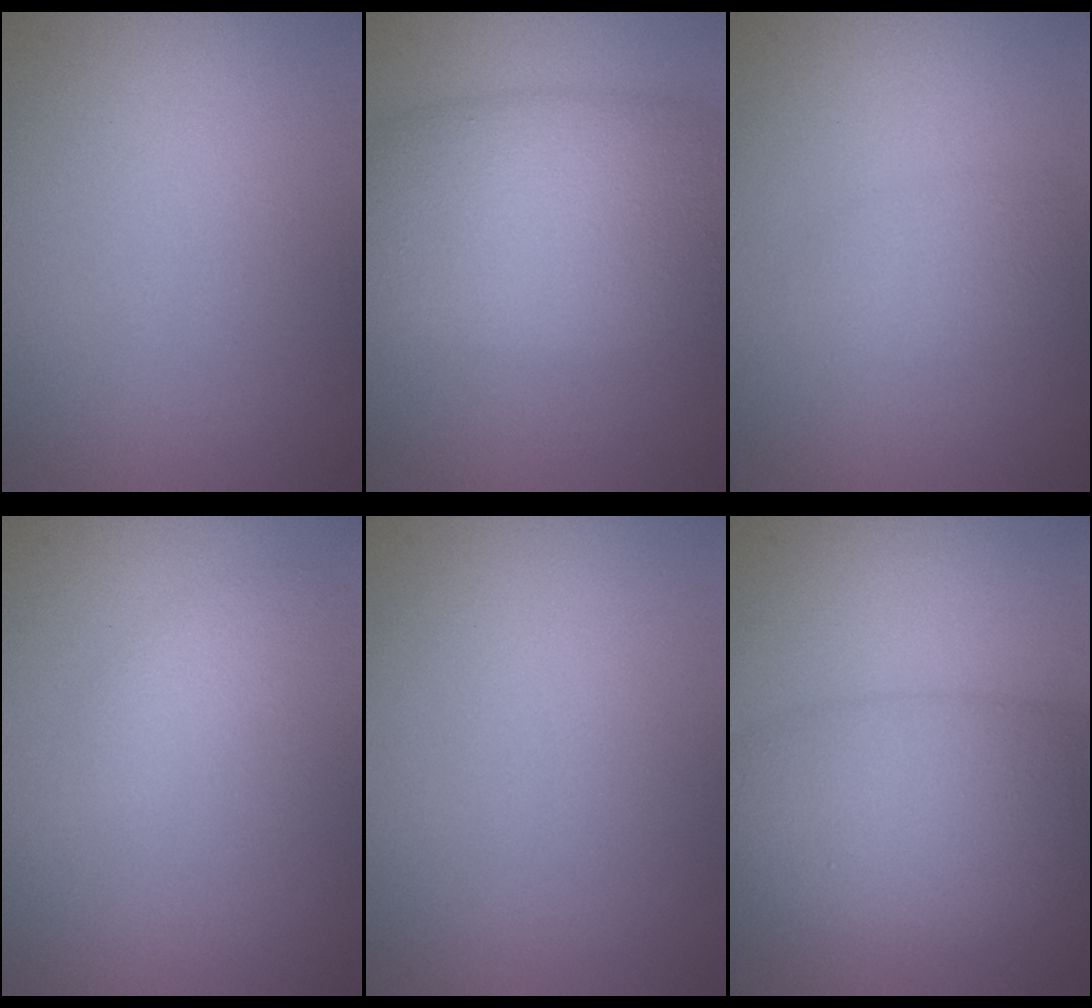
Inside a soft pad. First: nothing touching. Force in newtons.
{"total": 9.2, "press": 9.1, "slide": 0.4}
{"total": 1.9, "press": 1.9, "slide": 0.1}
{"total": 1.4, "press": 1.4, "slide": 0.1}
{"total": 0.0}
{"total": 7.7, "press": 7.6, "slide": 0.6}